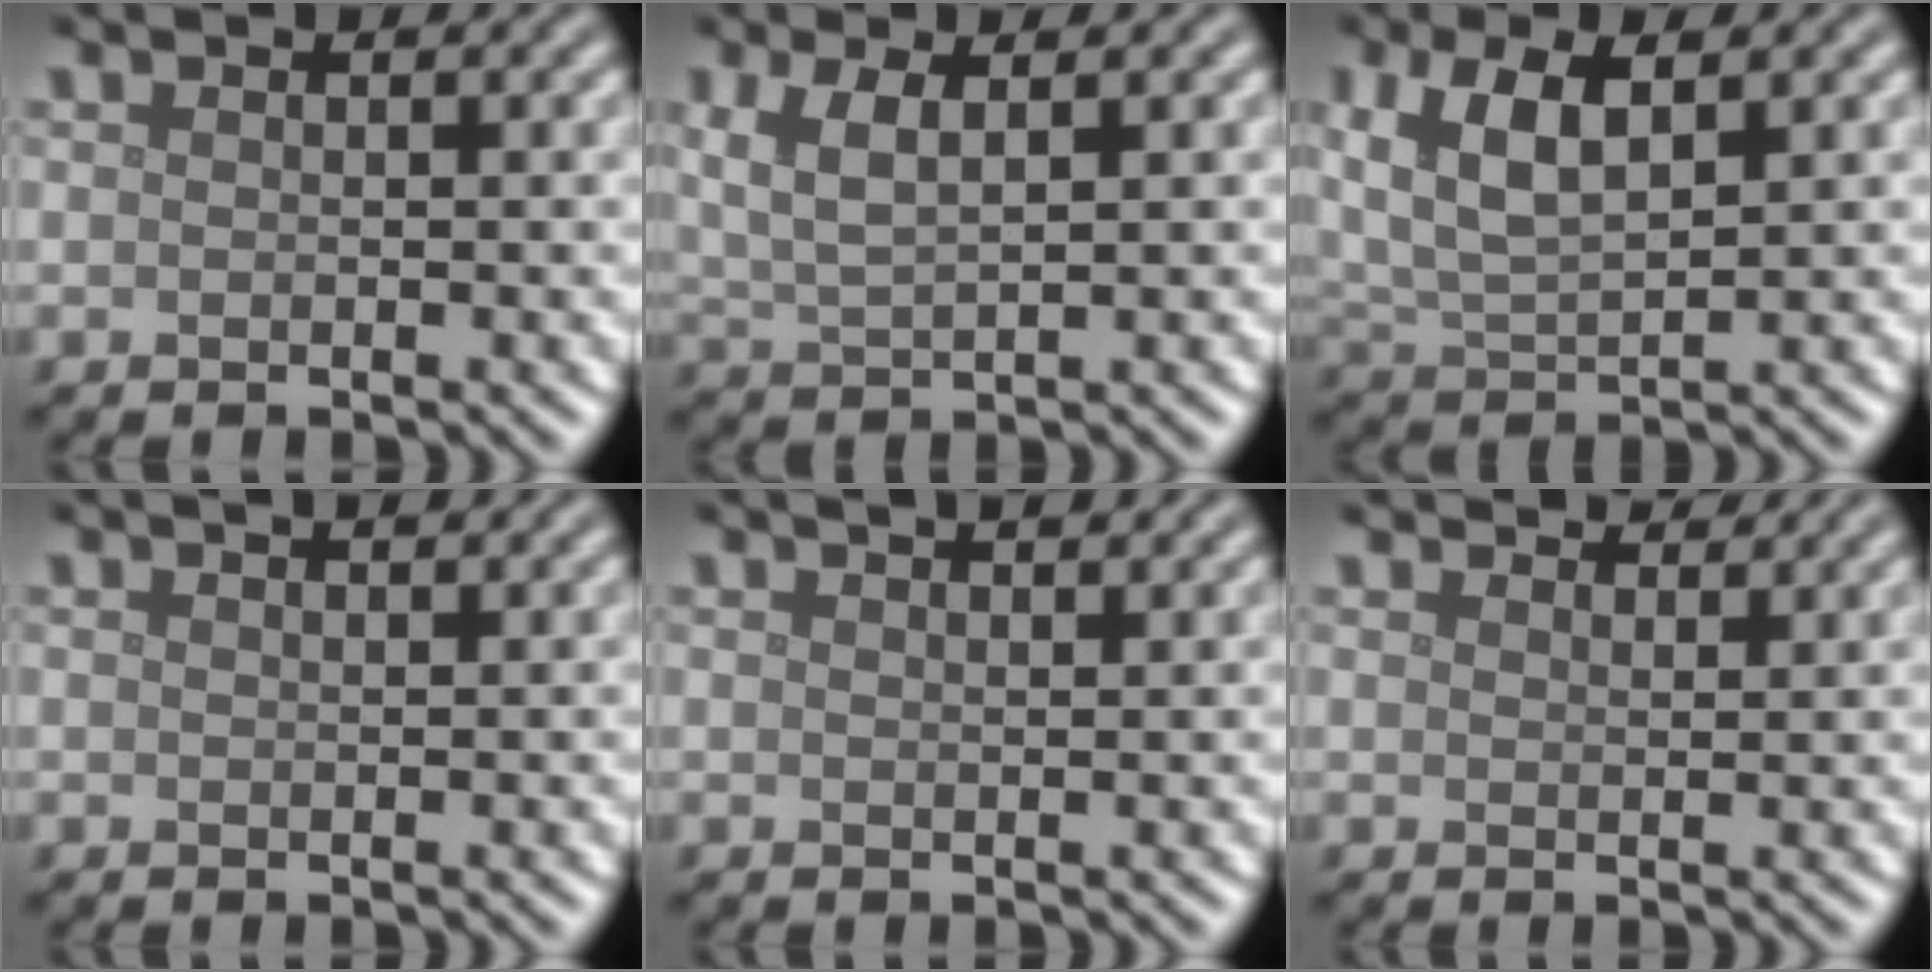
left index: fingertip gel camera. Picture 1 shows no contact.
{"total": 3.3, "force": [1.3, 1.2, 2.8], "torque": [-0.063, 0.000, 0.026]}
{"total": 6.1, "force": [2.3, 2.8, 4.8], "torque": [-0.106, 0.010, 0.043]}
{"total": 2.1, "force": [1.6, 0.8, 1.2], "torque": [-0.005, 0.003, 0.001]}
{"total": 3.1, "force": [2.3, 1.1, 1.7], "torque": [-0.002, 0.015, 0.006]}
{"total": 3.8, "force": [3.7, 0.5, 1.0], "torque": [-0.017, 0.001, 0.045]}